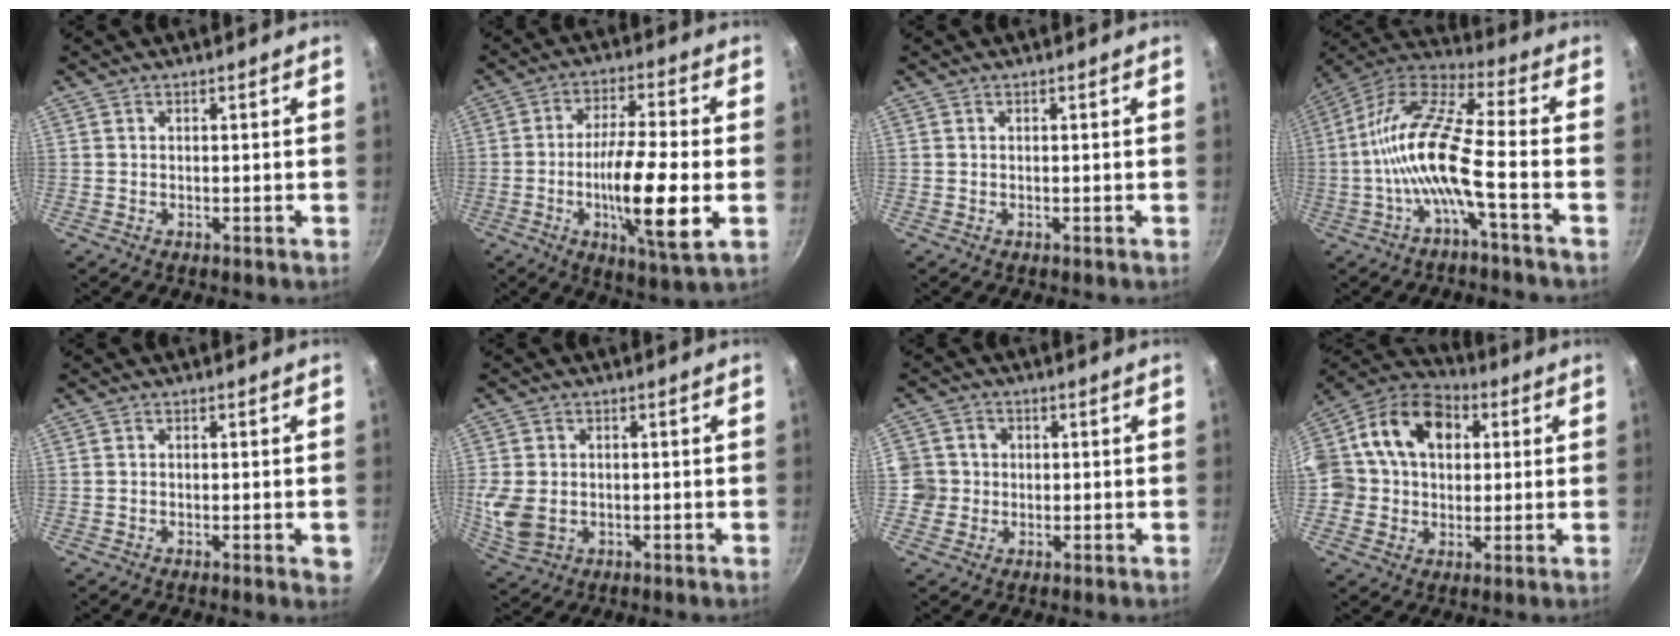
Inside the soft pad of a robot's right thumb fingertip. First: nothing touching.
{"total": 15.1, "force": [-3.1, 3.0, 14.4], "torque": [-0.255, 0.006, -0.059]}
{"total": 0.0}
{"total": 14.7, "force": [-3.7, 2.7, 13.9], "torque": [-0.281, 0.043, -0.088]}
{"total": 2.2, "force": [-0.7, 0.5, 2.0], "torque": [-0.026, -0.002, -0.012]}
{"total": 7.0, "force": [-0.7, 5.3, 4.5], "torque": [-0.095, -0.003, -0.005]}
{"total": 4.7, "force": [-0.3, 4.6, 0.9], "torque": [0.018, 0.009, -0.009]}
{"total": 18.0, "force": [3.9, 14.0, 10.7], "torque": [-0.174, 0.033, 0.050]}